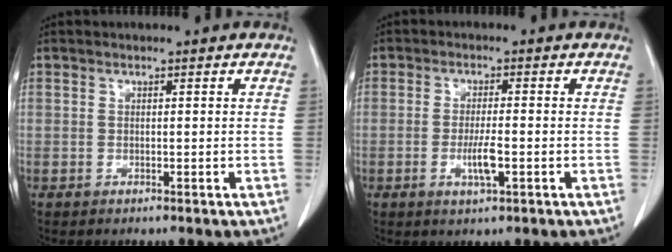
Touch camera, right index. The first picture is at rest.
{"total": 4.0, "force": [-1.2, 0.5, 3.8], "torque": [-0.076, -0.006, -0.020]}